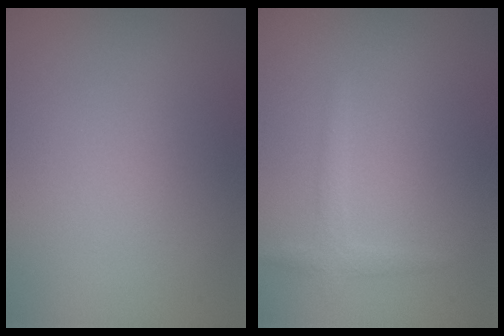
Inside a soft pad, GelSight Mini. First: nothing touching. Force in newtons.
{"total": 1.5, "press": 1.5, "slide": 0.0}